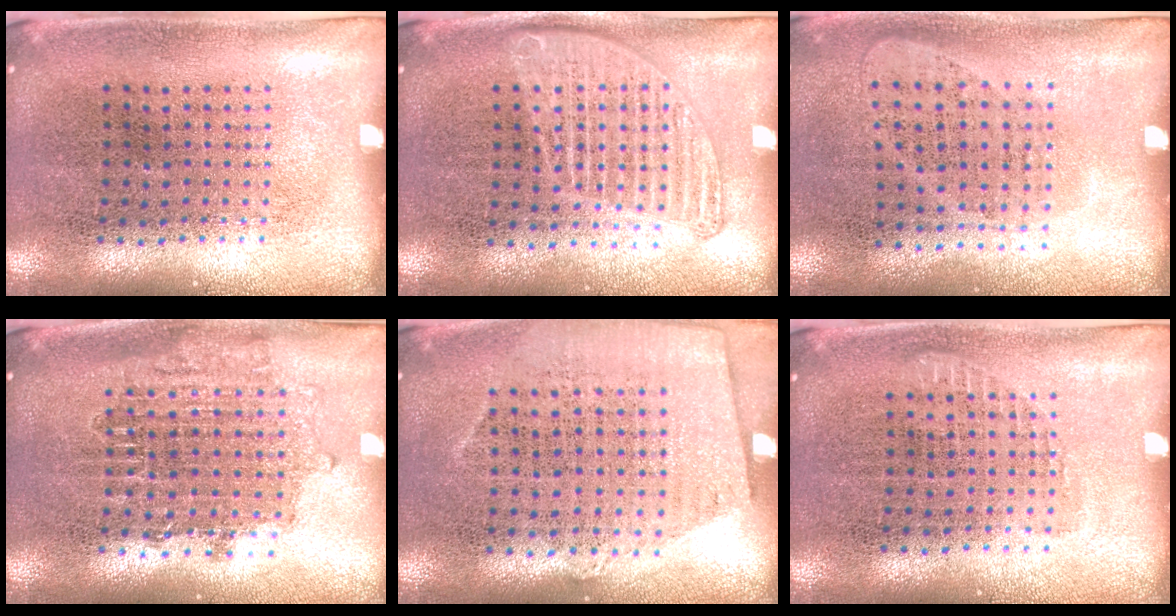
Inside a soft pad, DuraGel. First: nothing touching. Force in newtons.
{"total": 1.3, "press": 1.3, "slide": 0.3}
{"total": 1.0, "press": 0.8, "slide": 0.5}
{"total": 1.6, "press": 1.3, "slide": 0.9}
{"total": 0.7, "press": 0.4, "slide": 0.5}
{"total": 0.5, "press": 0.5, "slide": 0.2}